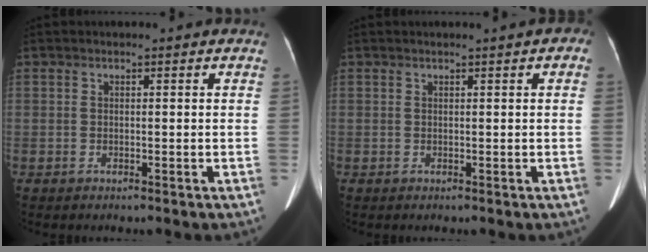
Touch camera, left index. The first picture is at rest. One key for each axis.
{"total": 1.9, "fx": 0.8, "fy": 0.5, "fz": 1.6, "tx": -0.016, "ty": 0.015, "tz": 0.009}